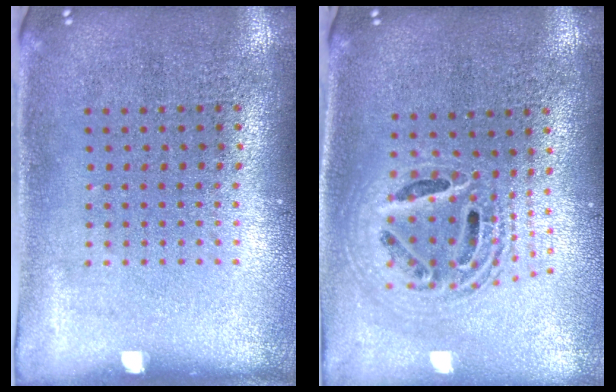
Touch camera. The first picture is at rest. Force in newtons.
{"total": 2.0, "press": 1.6, "slide": 1.3}